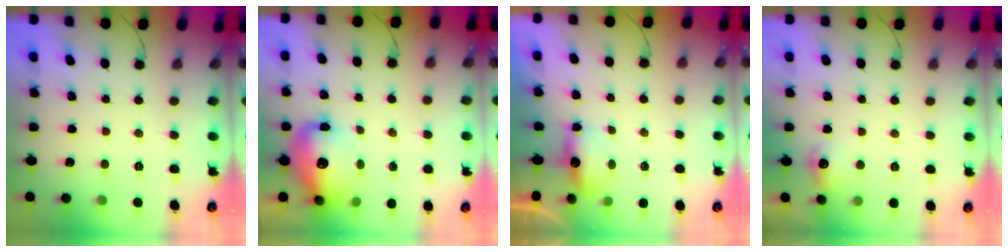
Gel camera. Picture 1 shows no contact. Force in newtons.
{"total": 14.3, "press": 13.8, "slide": 3.8}
{"total": 5.2, "press": 5.0, "slide": 1.3}
{"total": 6.4, "press": 6.2, "slide": 1.7}